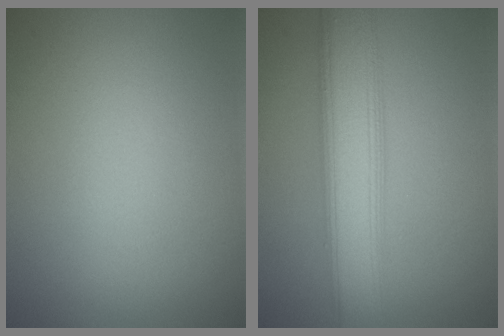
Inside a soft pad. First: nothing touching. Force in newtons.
{"total": 7.5, "press": 7.5, "slide": 0.4}